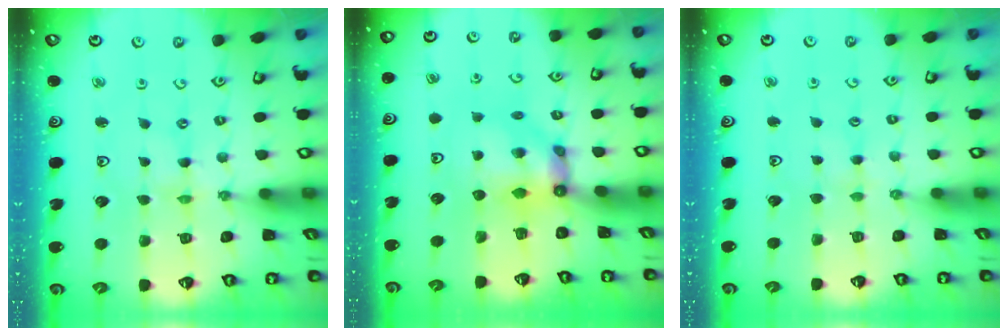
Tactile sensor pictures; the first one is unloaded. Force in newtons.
{"total": 7.1, "press": 7.1, "slide": 0.4}
{"total": 1.8, "press": 1.8, "slide": 0.3}